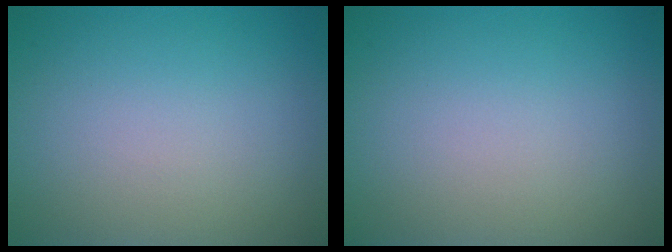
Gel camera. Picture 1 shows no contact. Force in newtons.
{"total": 0.0}